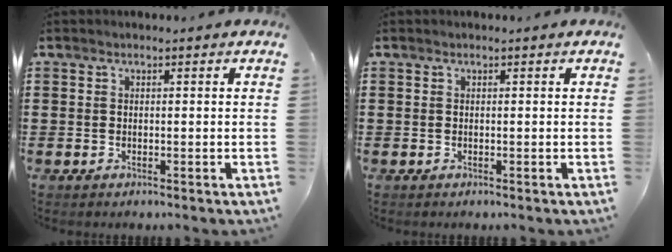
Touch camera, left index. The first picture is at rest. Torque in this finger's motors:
{"motor_torque": [0.01, 0.00, 0.00, 0.01]}